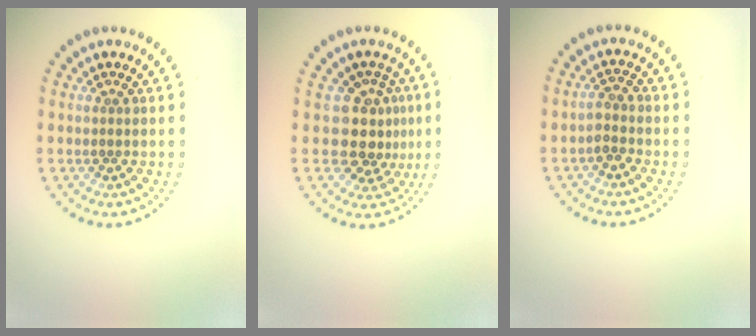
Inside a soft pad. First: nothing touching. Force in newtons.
{"total": 4.0, "press": 3.3, "slide": 2.1}
{"total": 1.6, "press": 1.4, "slide": 0.8}